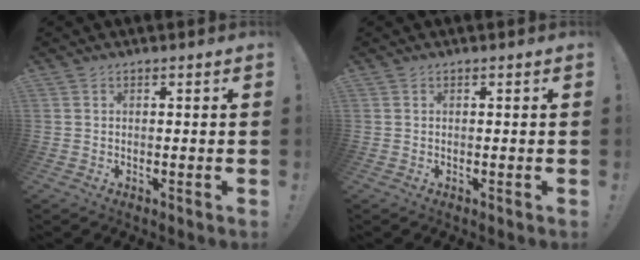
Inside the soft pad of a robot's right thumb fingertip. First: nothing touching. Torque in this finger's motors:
{"motor_torque": [-0.03, 0.01, 0.00, 0.00, 0.00]}